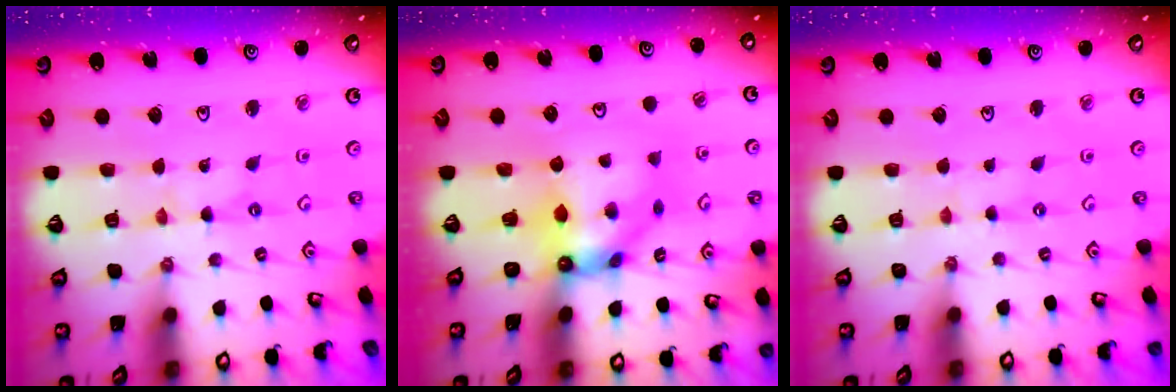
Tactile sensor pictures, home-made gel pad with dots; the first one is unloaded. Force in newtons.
{"total": 8.3, "press": 8.3, "slide": 0.8}
{"total": 0.5, "press": 0.5, "slide": 0.1}